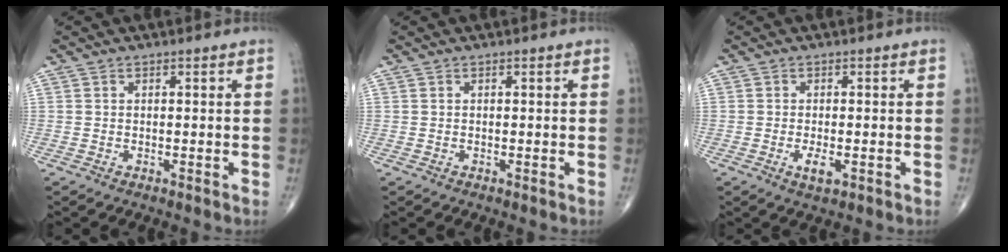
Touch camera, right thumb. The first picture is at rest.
{"total": 0.0}
{"total": 3.7, "force": [-1.2, 1.5, 3.2], "torque": [-0.057, -0.005, -0.018]}